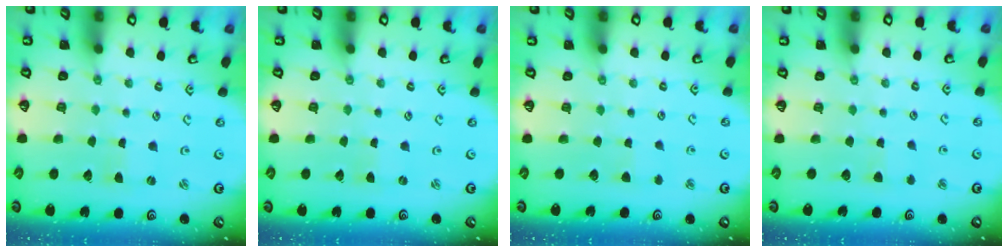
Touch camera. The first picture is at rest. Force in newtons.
{"total": 0.0}
{"total": 2.9, "press": 2.8, "slide": 0.4}
{"total": 3.8, "press": 3.8, "slide": 0.5}